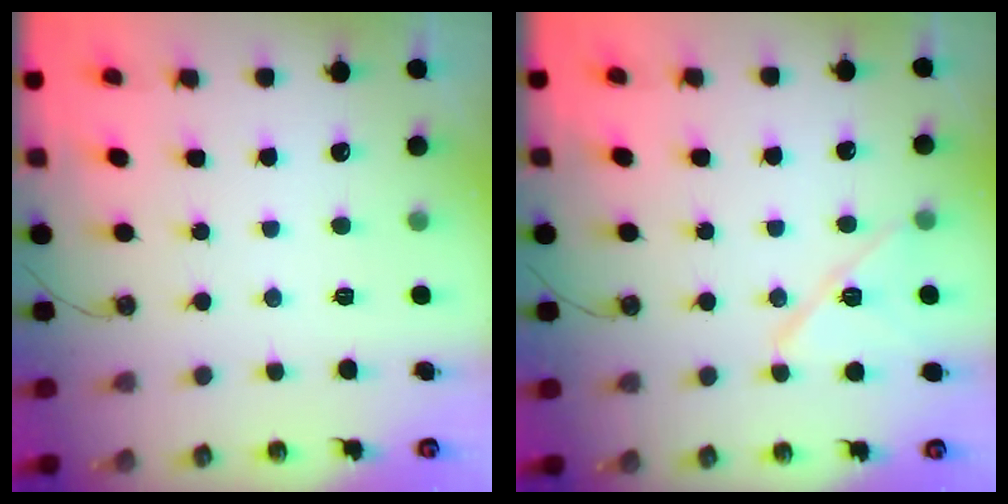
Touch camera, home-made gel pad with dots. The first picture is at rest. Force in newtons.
{"total": 11.4, "press": 11.3, "slide": 1.1}